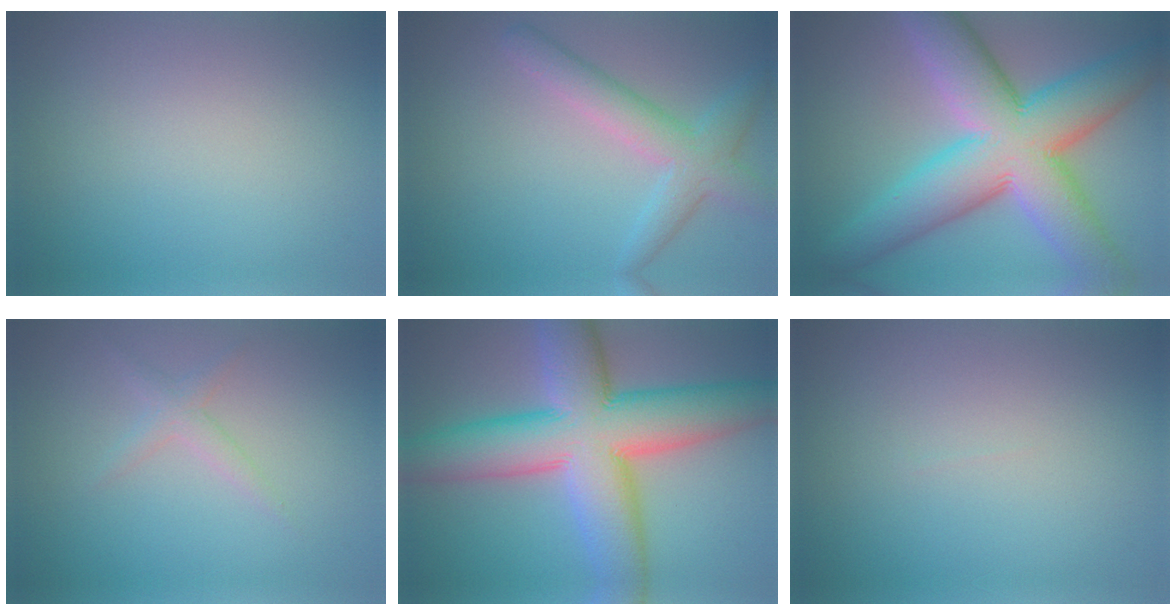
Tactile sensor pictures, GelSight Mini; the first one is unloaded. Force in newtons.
{"total": 4.1, "press": 4.1, "slide": 0.1}
{"total": 13.2, "press": 13.2, "slide": 0.7}
{"total": 1.4, "press": 1.4, "slide": 0.0}
{"total": 13.3, "press": 13.3, "slide": 0.6}
{"total": 0.0}